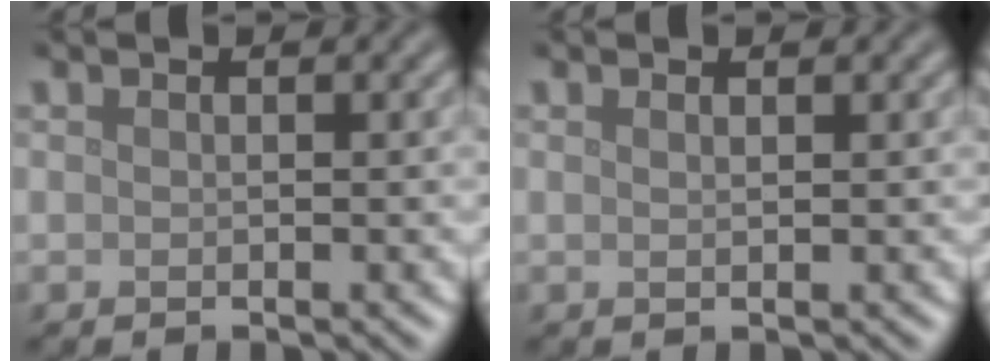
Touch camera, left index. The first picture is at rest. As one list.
[{"total": 0.8, "force": [0.5, 0.3, 0.6], "torque": [-0.005, 0.000, 0.003]}]